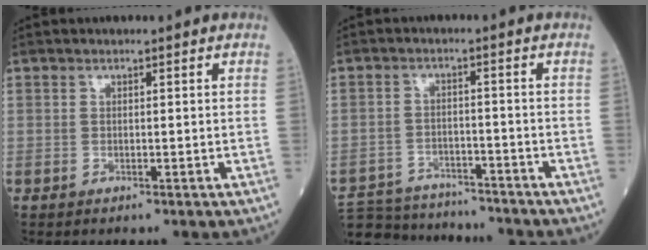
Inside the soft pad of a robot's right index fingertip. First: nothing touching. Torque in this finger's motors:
{"motor_torque": [-1.00, -0.13, -1.05, -0.21]}